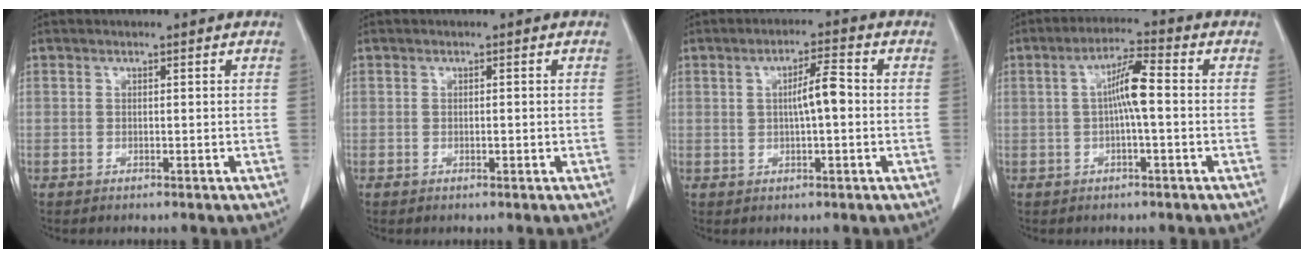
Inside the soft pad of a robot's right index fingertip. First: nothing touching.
{"total": 0.6, "force": [0.0, 0.3, 0.5], "torque": [-0.007, 0.001, 0.005]}
{"total": 4.7, "force": [0.4, 0.8, 4.6], "torque": [-0.074, 0.011, 0.009]}
{"total": 5.8, "force": [0.1, 0.5, 5.8], "torque": [-0.107, 0.014, -0.001]}